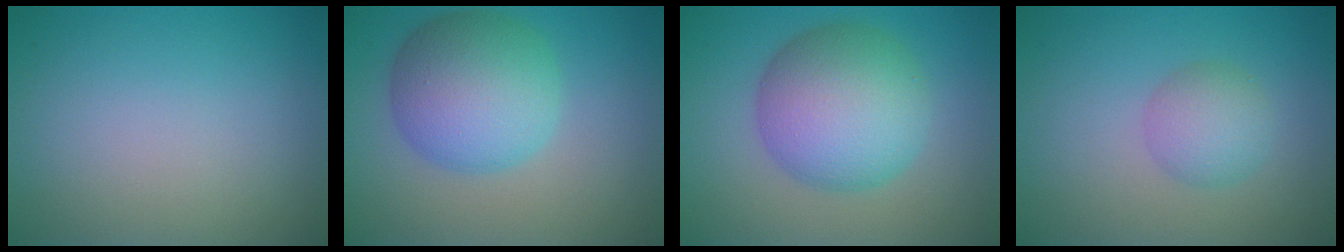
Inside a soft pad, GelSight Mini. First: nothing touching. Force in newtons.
{"total": 7.8, "press": 7.8, "slide": 0.1}
{"total": 8.7, "press": 8.7, "slide": 0.1}
{"total": 2.9, "press": 2.9, "slide": 0.0}